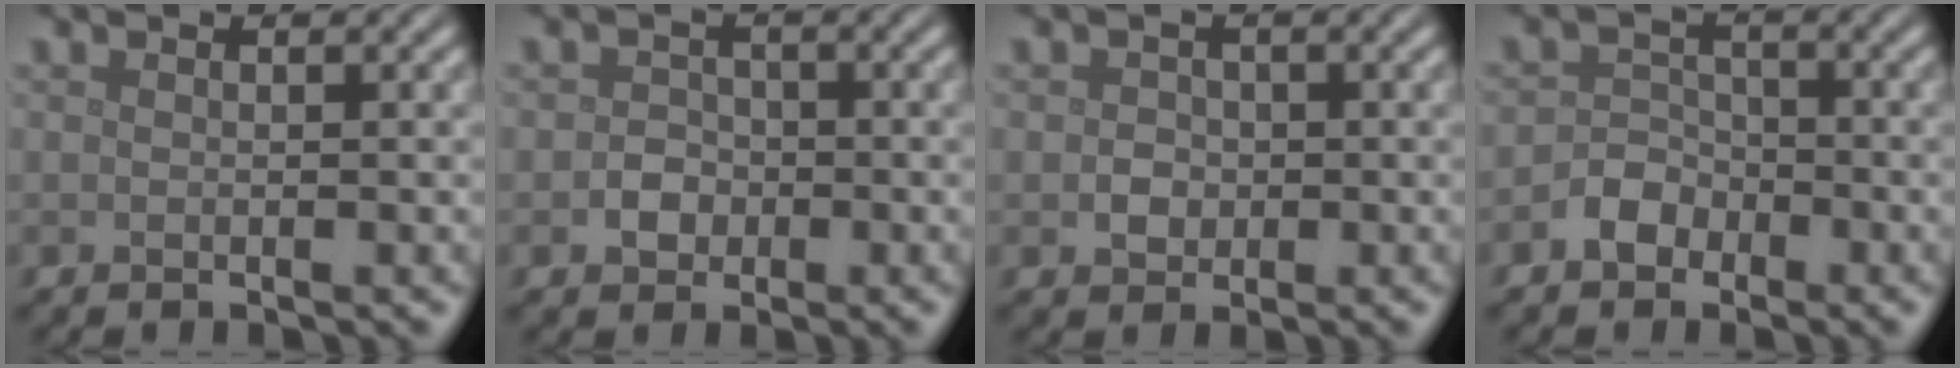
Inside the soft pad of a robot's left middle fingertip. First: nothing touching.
{"total": 1.9, "force": [-0.6, 1.6, 0.7], "torque": [-0.006, 0.002, -0.016]}
{"total": 1.5, "force": [-0.2, 1.4, 0.6], "torque": [-0.005, -0.001, -0.008]}
{"total": 2.2, "force": [-1.3, 1.6, 0.7], "torque": [-0.007, 0.009, -0.028]}